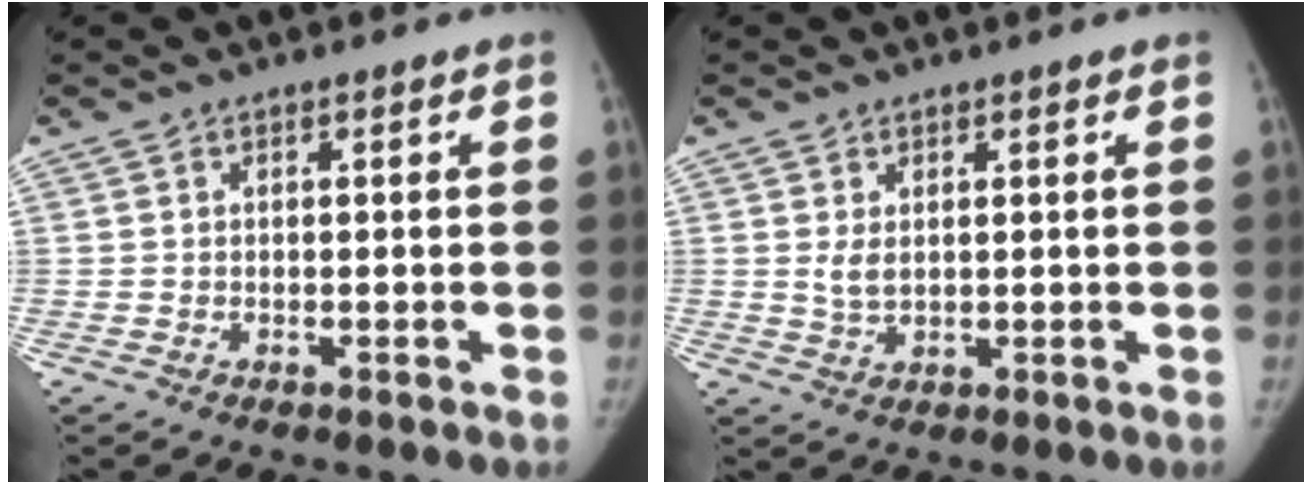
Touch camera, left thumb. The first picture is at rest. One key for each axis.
{"total": 2.6, "fx": 0.8, "fy": 1.5, "fz": 1.9, "tx": -0.032, "ty": -0.007, "tz": 0.022}